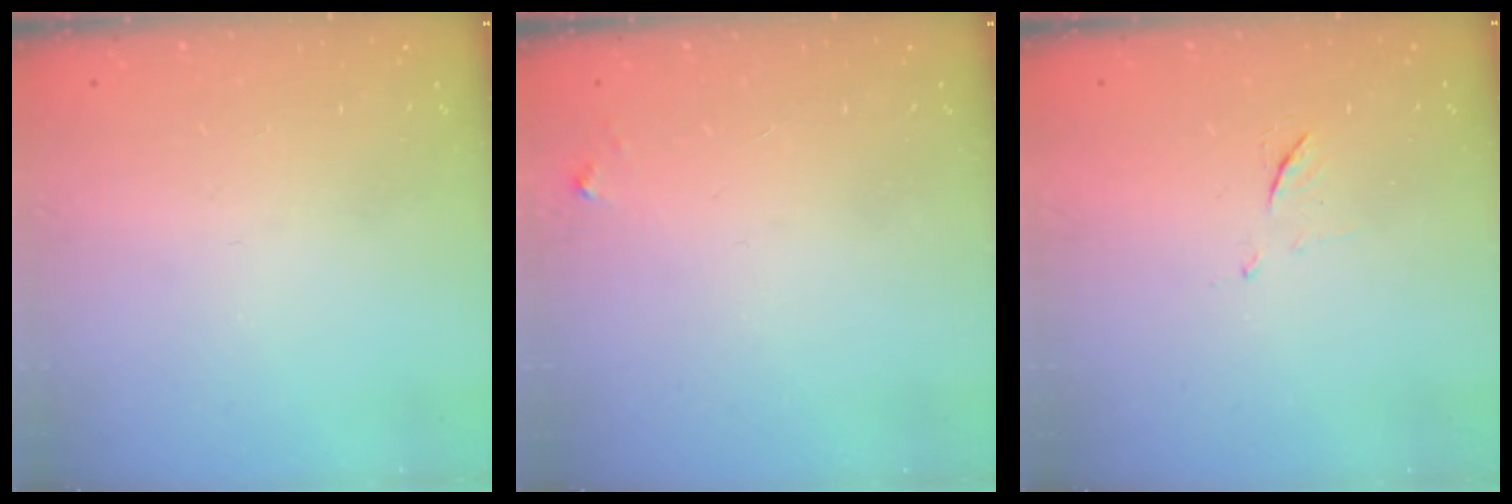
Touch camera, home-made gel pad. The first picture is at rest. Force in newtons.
{"total": 2.8, "press": 2.8, "slide": 0.2}
{"total": 5.5, "press": 5.4, "slide": 0.7}